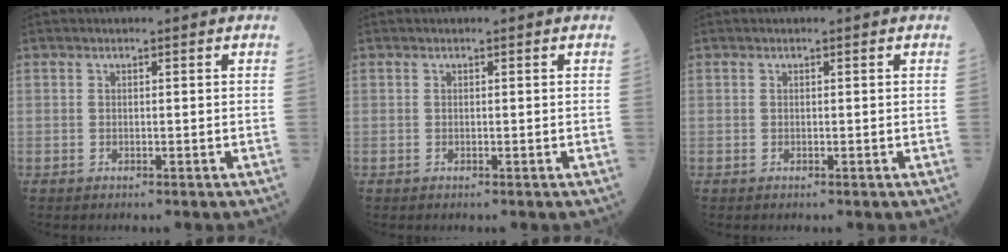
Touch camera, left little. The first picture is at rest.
{"total": 0.0}
{"total": 0.0}